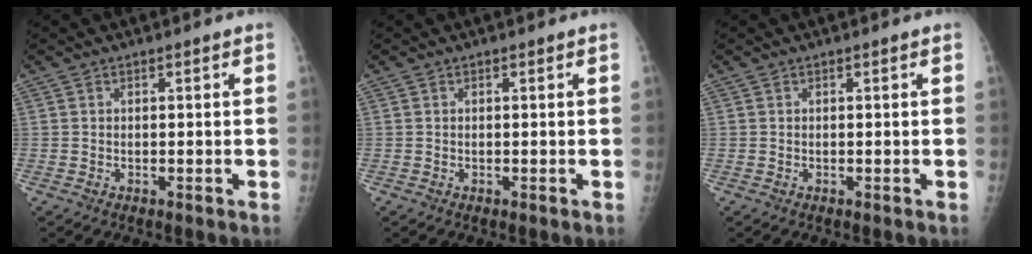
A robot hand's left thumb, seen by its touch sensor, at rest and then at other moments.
{"total": 0.0}
{"total": 0.0}